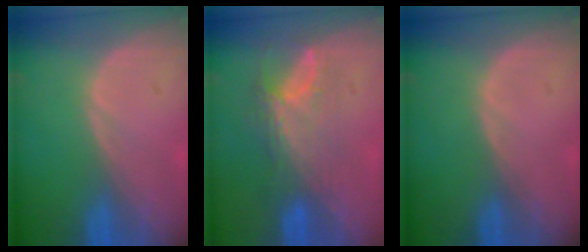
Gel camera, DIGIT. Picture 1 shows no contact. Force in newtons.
{"total": 8.0, "press": 6.6, "slide": 4.4}
{"total": 0.0}